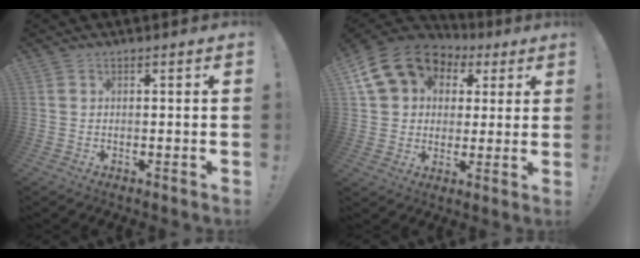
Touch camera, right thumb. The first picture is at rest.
{"total": 16.8, "force": [7.0, 13.1, 7.9], "torque": [-0.121, -0.026, 0.142]}